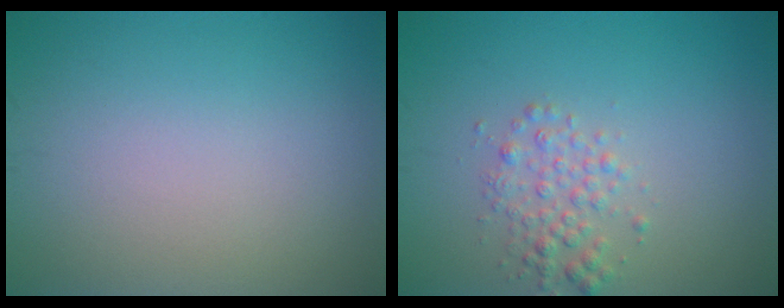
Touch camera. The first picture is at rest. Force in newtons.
{"total": 2.2, "press": 2.2, "slide": 0.0}